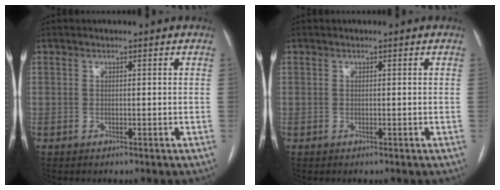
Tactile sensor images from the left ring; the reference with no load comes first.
{"total": 0.0}